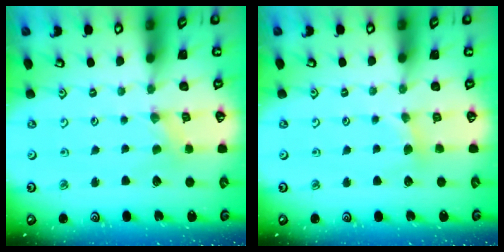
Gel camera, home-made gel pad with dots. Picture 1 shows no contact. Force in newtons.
{"total": 2.6, "press": 2.6, "slide": 0.3}